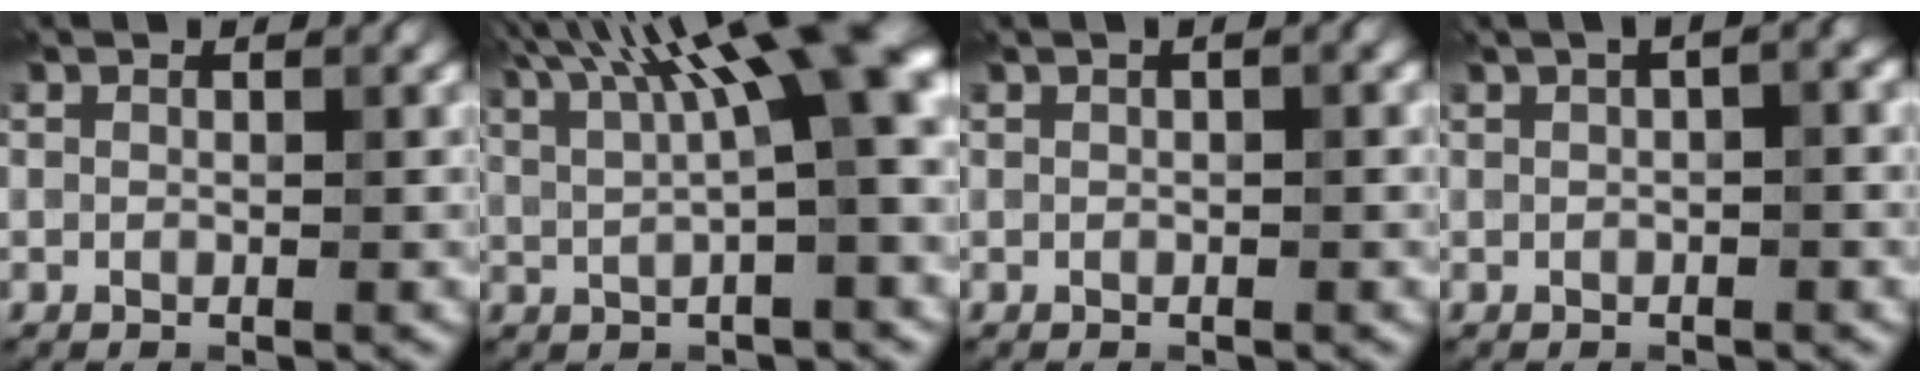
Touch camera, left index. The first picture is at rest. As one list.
[{"total": 12.3, "force": [4.9, 3.1, 10.8], "torque": [-0.143, 0.023, 0.077]}, {"total": 1.4, "force": [0.5, 0.4, 1.2], "torque": [-0.021, 0.002, 0.001]}, {"total": 3.2, "force": [1.1, 1.1, 2.8], "torque": [-0.029, 0.014, 0.003]}]